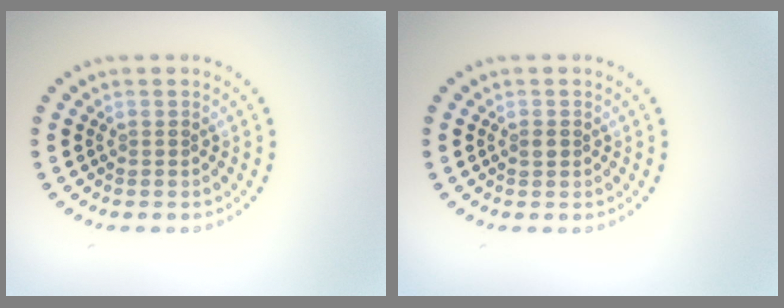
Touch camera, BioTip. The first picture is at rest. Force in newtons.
{"total": 0.9, "press": 0.9, "slide": 0.0}